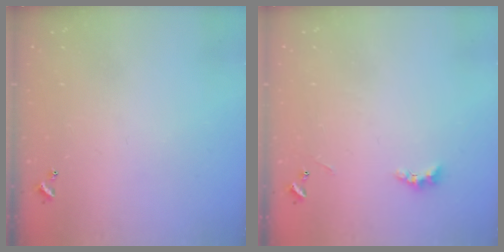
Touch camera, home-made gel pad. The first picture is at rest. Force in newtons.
{"total": 2.5, "press": 2.5, "slide": 0.6}